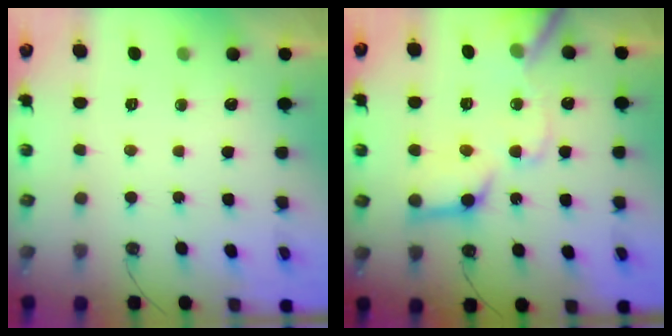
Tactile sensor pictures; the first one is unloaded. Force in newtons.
{"total": 17.3, "press": 17.2, "slide": 2.3}